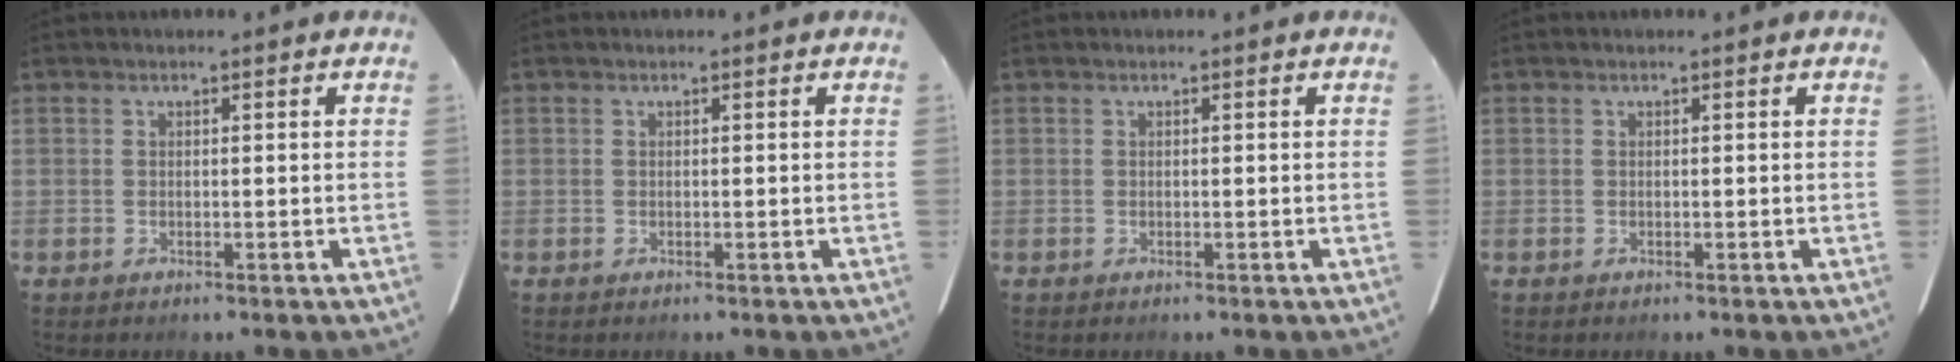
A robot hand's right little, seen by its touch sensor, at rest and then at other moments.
{"total": 0.0}
{"total": 0.0}
{"total": 0.0}